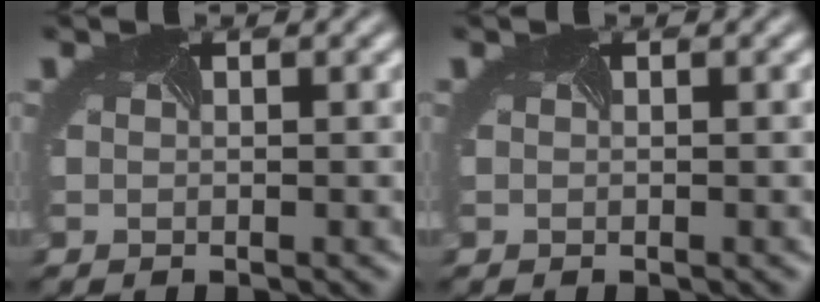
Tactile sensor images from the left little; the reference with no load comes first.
{"total": 0.0}